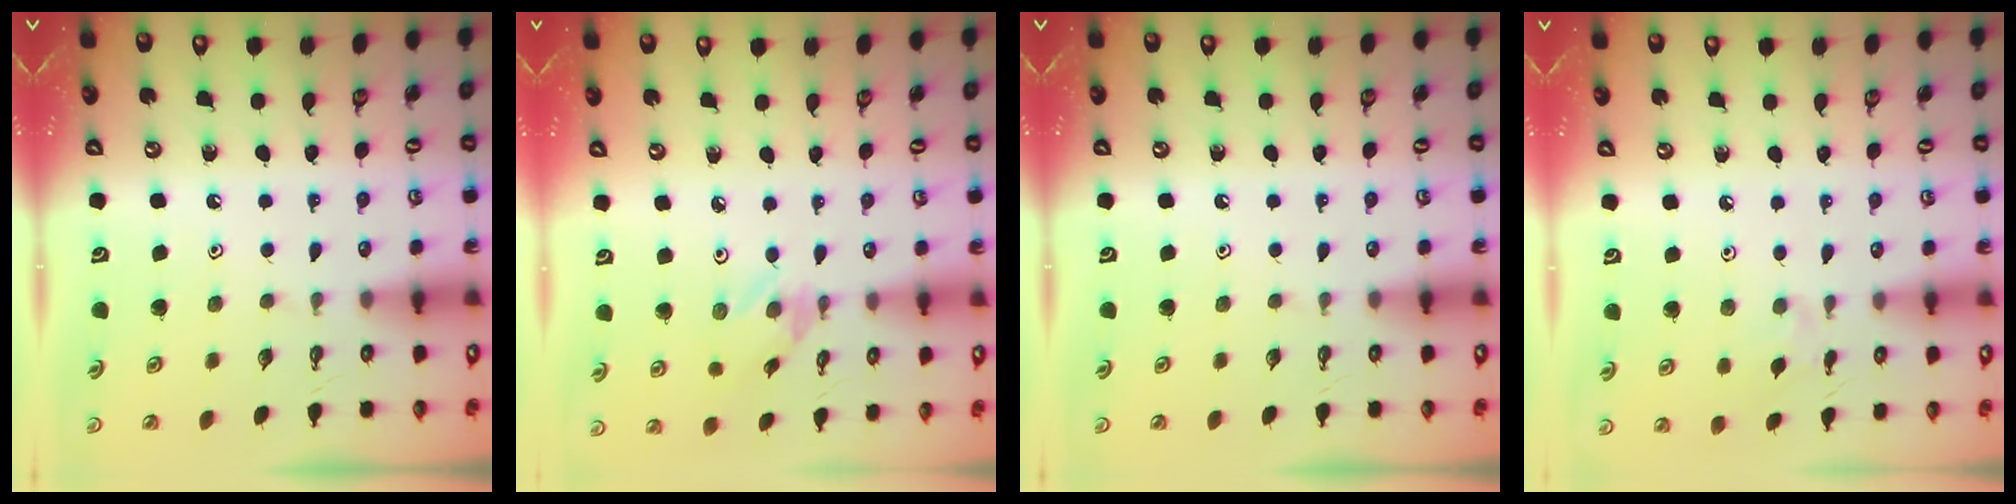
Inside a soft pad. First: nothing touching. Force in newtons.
{"total": 1.5, "press": 1.5, "slide": 0.0}
{"total": 0.0}
{"total": 3.8, "press": 3.7, "slide": 0.6}